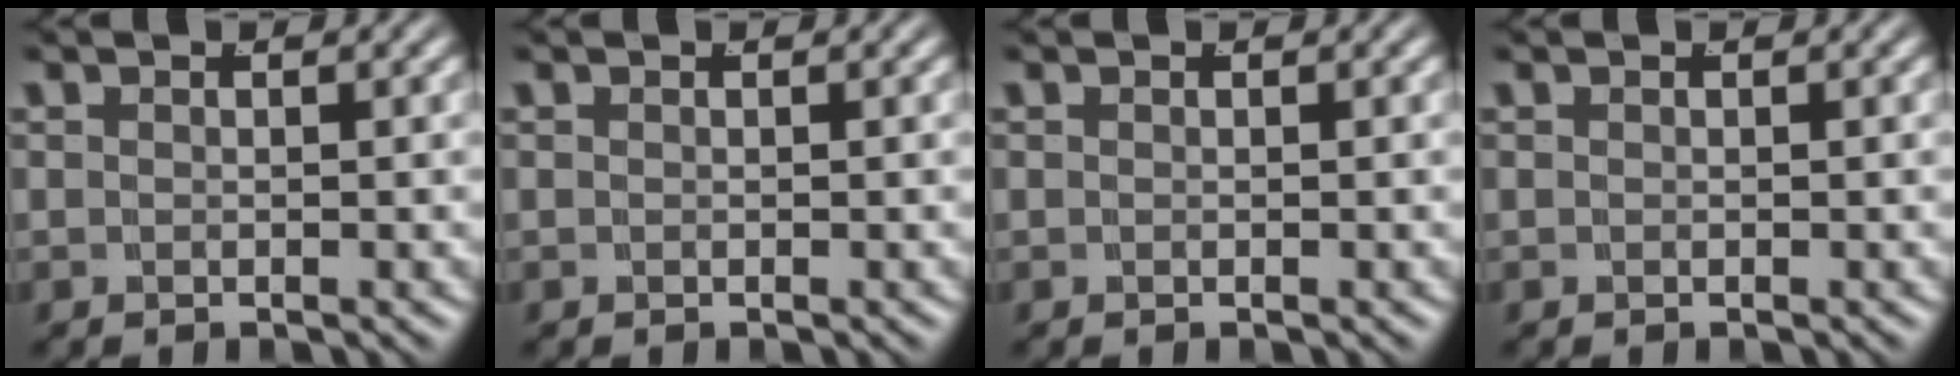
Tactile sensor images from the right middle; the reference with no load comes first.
{"total": 0.0}
{"total": 0.0}
{"total": 0.0}